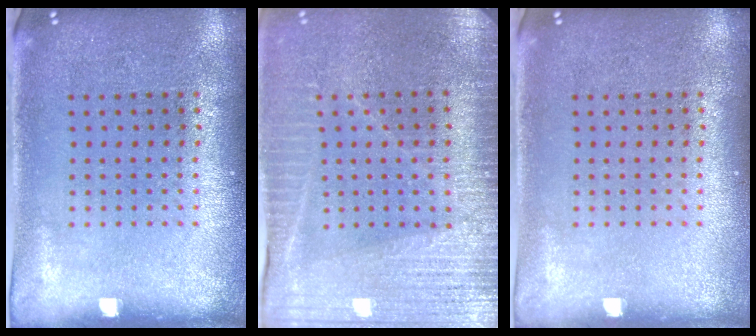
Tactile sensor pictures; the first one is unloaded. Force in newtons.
{"total": 3.5, "press": 3.3, "slide": 1.3}
{"total": 0.0}